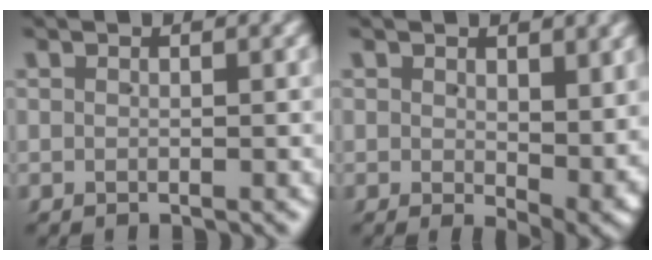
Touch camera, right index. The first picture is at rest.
{"total": 3.7, "force": [0.7, 1.6, 3.3], "torque": [-0.032, -0.013, 0.017]}